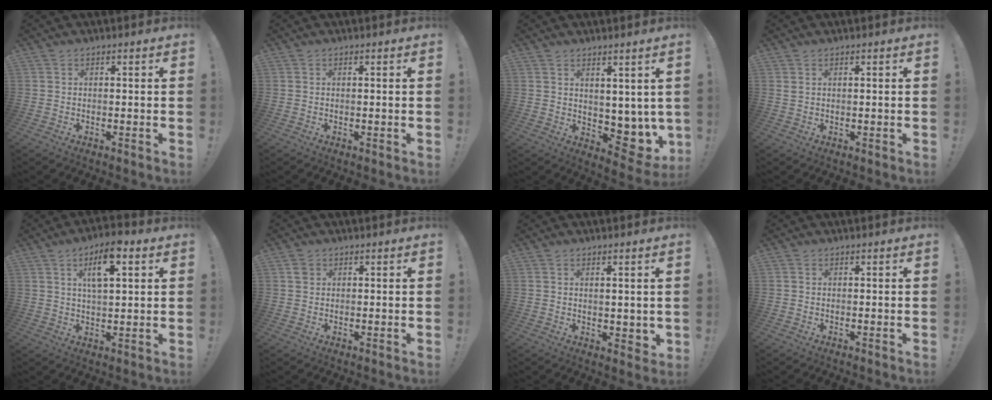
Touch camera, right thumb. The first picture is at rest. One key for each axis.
{"total": 0.0}
{"total": 6.9, "fx": 2.0, "fy": 4.8, "fz": 4.5, "tx": -0.032, "ty": -0.035, "tz": 0.048}
{"total": 1.3, "fx": 0.7, "fy": 0.3, "fz": 1.0, "tx": -0.014, "ty": -0.003, "tz": 0.012}
{"total": 9.7, "fx": 4.1, "fy": 3.9, "fz": 7.8, "tx": -0.117, "ty": -0.002, "tz": 0.067}
{"total": 1.8, "fx": 0.9, "fy": 1.4, "fz": 0.6, "tx": 0.004, "ty": -0.004, "tz": 0.015}
{"total": 2.9, "fx": 1.8, "fy": 1.7, "fz": 1.5, "tx": -0.009, "ty": -0.013, "tz": 0.031}
{"total": 0.0}